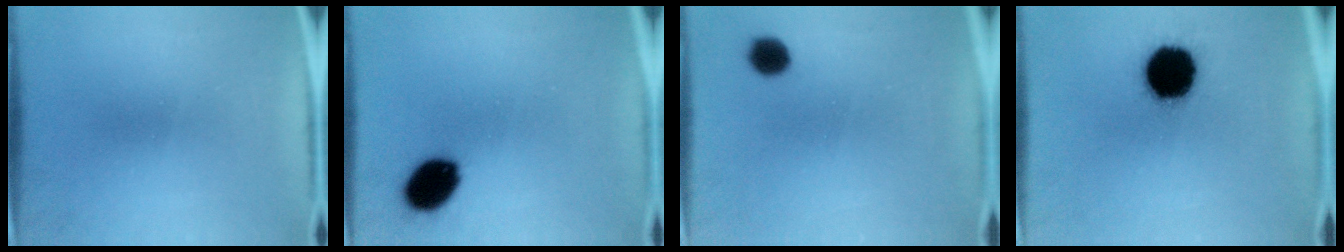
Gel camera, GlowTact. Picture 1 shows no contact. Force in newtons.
{"total": 9.9}
{"total": 4.0}
{"total": 18.4}